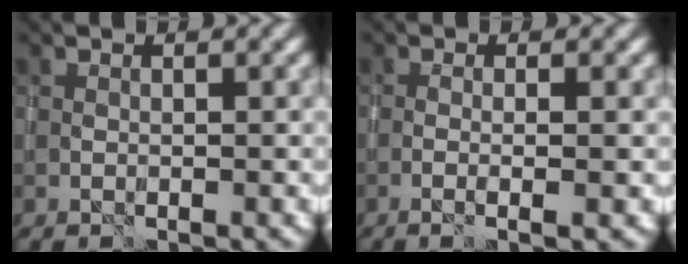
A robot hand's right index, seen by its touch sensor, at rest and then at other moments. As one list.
[{"total": 2.3, "force": [-0.4, 0.3, 2.3], "torque": [-0.034, 0.003, -0.014]}]